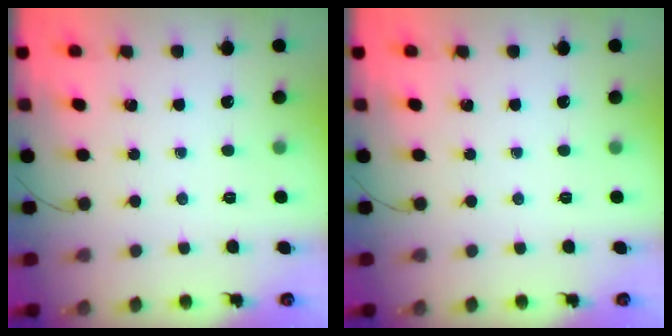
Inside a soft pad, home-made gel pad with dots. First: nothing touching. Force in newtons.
{"total": 0.0}